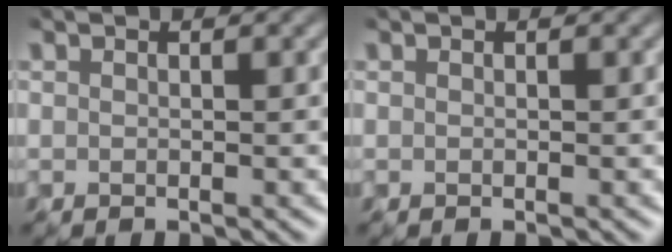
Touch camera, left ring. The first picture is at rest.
{"total": 0.0}